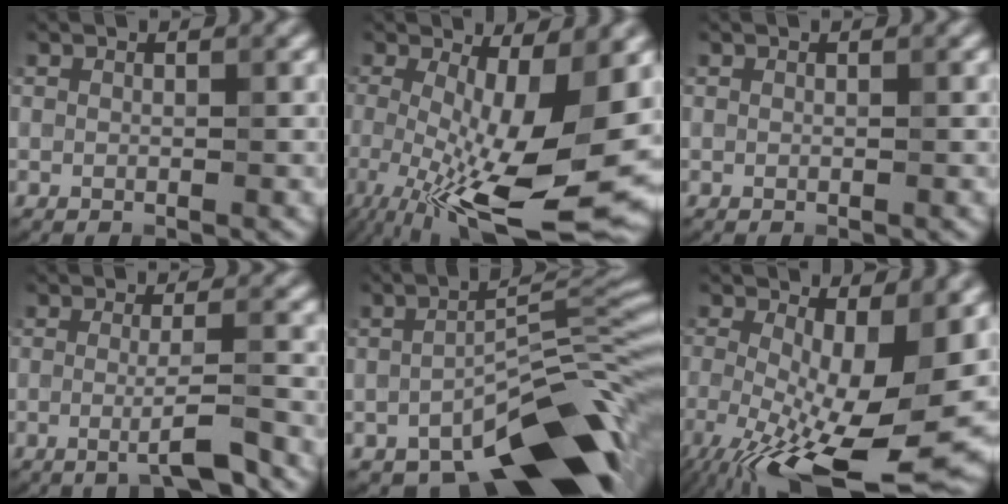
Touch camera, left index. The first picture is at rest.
{"total": 13.8, "force": [-2.8, 4.3, 12.9], "torque": [-0.209, -0.026, -0.041]}
{"total": 0.0}
{"total": 3.7, "force": [-1.4, 0.3, 3.4], "torque": [-0.050, 0.005, -0.035]}
{"total": 13.1, "force": [-8.0, 4.8, 9.1], "torque": [-0.127, -0.009, -0.136]}
{"total": 14.3, "force": [-3.6, 5.0, 12.9], "torque": [-0.222, -0.027, -0.054]}